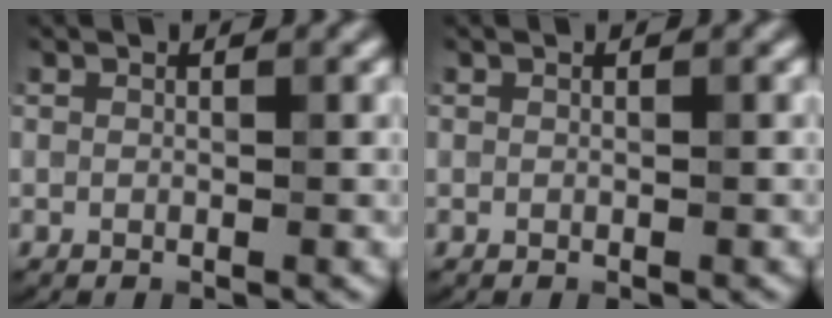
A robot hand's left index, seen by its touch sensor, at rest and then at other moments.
{"total": 0.0}